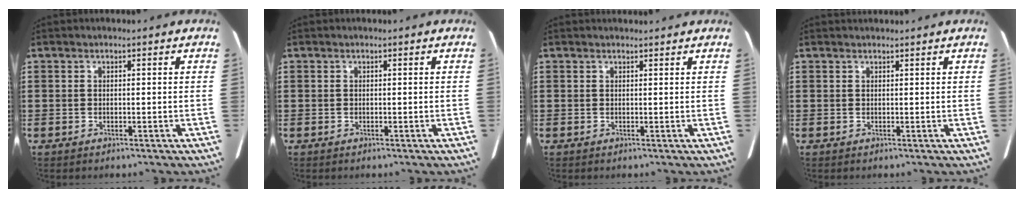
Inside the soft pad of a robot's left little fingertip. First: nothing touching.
{"total": 0.0}
{"total": 0.7, "force": [0.7, 0.1, 0.1], "torque": [0.005, -0.002, 0.011]}
{"total": 0.6, "force": [0.6, 0.0, 0.0], "torque": [-0.001, 0.001, 0.011]}